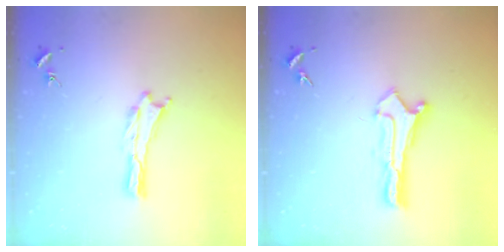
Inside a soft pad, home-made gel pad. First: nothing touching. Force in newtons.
{"total": 0.8, "press": 0.8, "slide": 0.0}